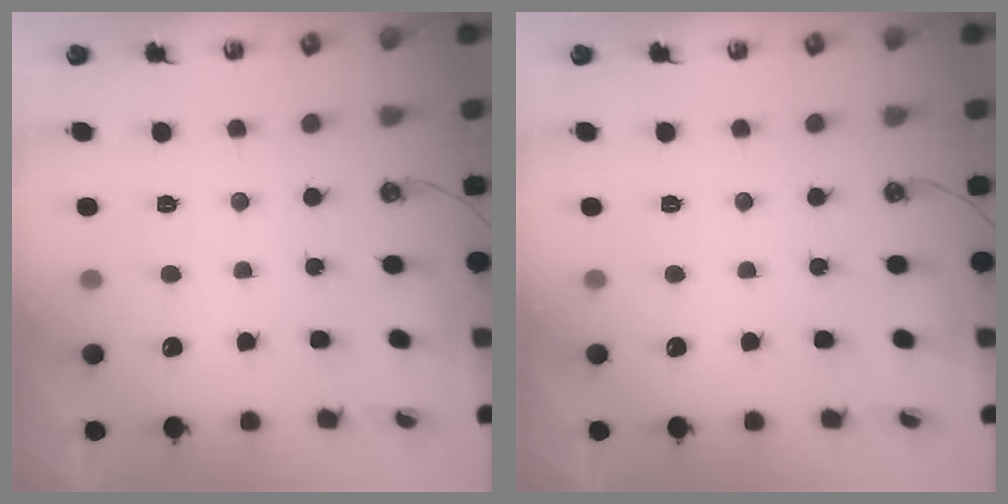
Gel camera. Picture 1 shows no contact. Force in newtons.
{"total": 0.0}